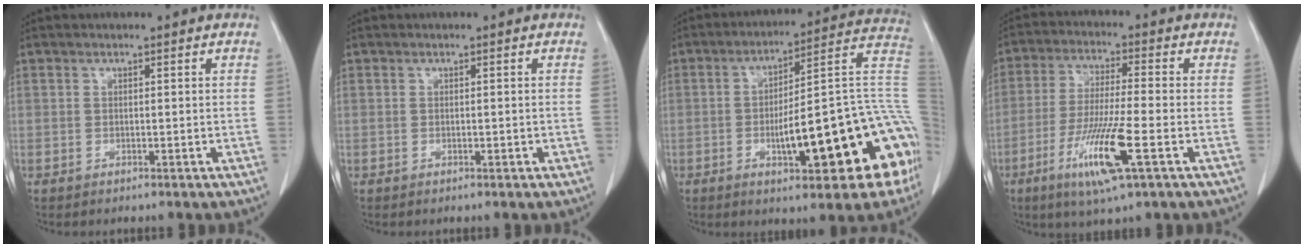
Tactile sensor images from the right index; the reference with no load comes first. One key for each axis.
{"total": 0.5, "fx": -0.2, "fy": 0.3, "fz": 0.4, "tx": -0.007, "ty": 0.001, "tz": -0.001}
{"total": 23.2, "fx": -6.3, "fy": 4.6, "fz": 21.9, "tx": -0.209, "ty": 0.033, "tz": -0.076}
{"total": 11.5, "fx": -4.7, "fy": 0.3, "fz": 10.4, "tx": -0.206, "ty": -0.024, "tz": -0.087}